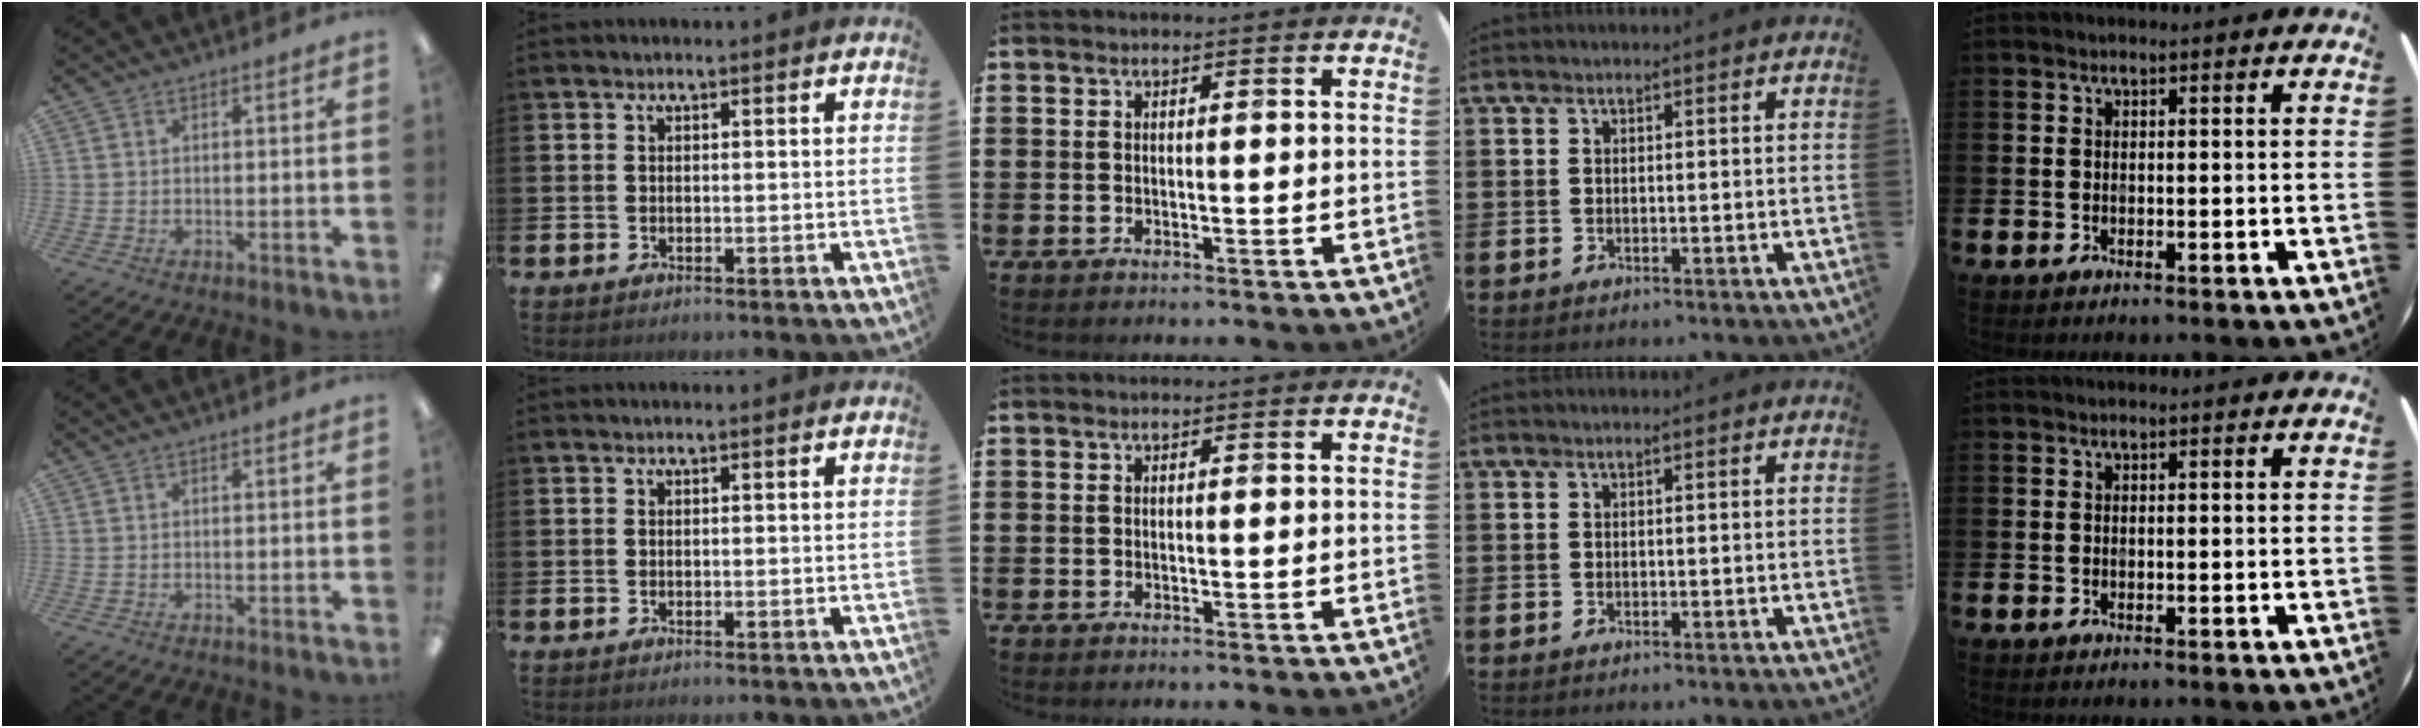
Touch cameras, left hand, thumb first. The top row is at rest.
{}